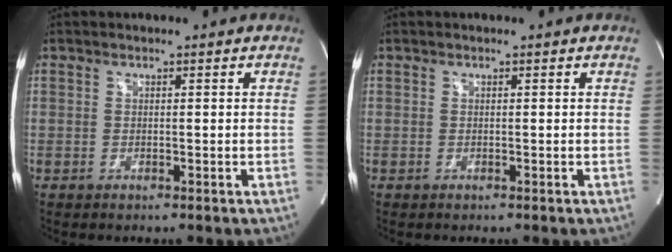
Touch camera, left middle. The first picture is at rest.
{"total": 0.0}